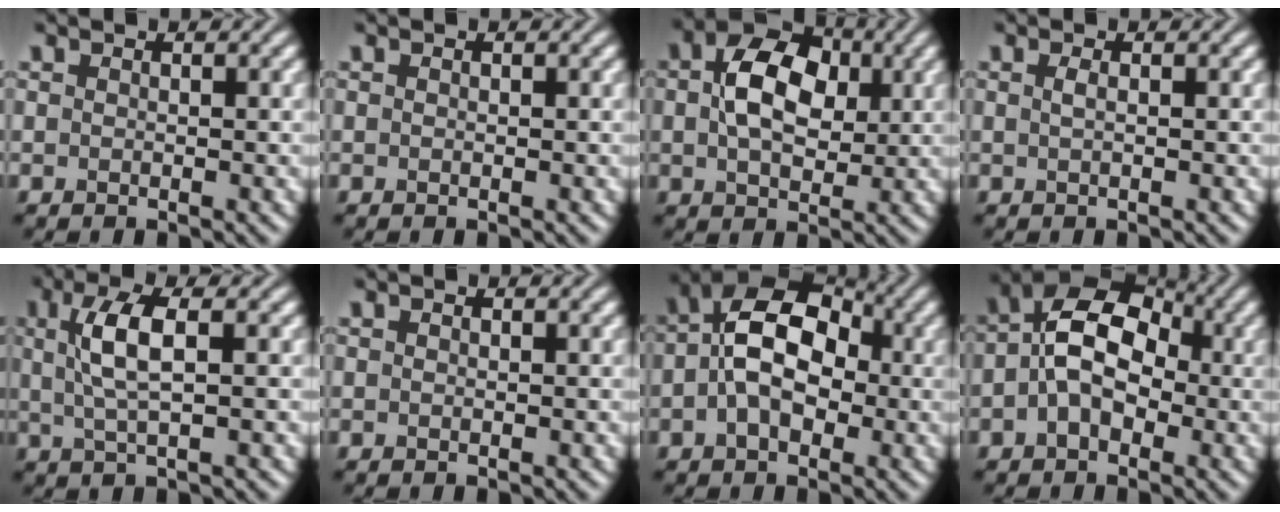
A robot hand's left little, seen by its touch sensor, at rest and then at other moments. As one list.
[{"total": 0.0}, {"total": 7.0, "force": [1.1, 4.6, 5.1], "torque": [-0.091, 0.006, 0.012]}, {"total": 0.7, "force": [0.1, 0.3, 0.7], "torque": [-0.014, 0.004, 0.002]}, {"total": 4.4, "force": [0.9, 1.3, 4.1], "torque": [-0.086, 0.005, 0.018]}, {"total": 0.0}, {"total": 8.3, "force": [-0.1, 5.3, 6.5], "torque": [-0.105, 0.018, -0.016]}, {"total": 7.9, "force": [-0.1, 5.1, 6.0], "torque": [-0.087, 0.022, -0.023]}]